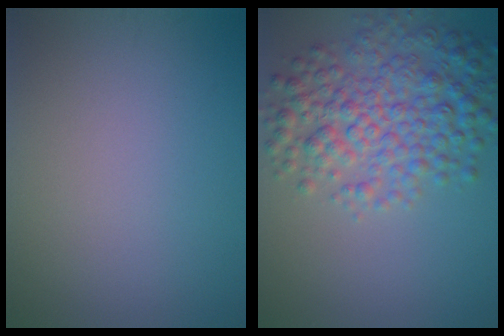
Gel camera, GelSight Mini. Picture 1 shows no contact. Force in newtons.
{"total": 6.6, "press": 6.6, "slide": 0.1}